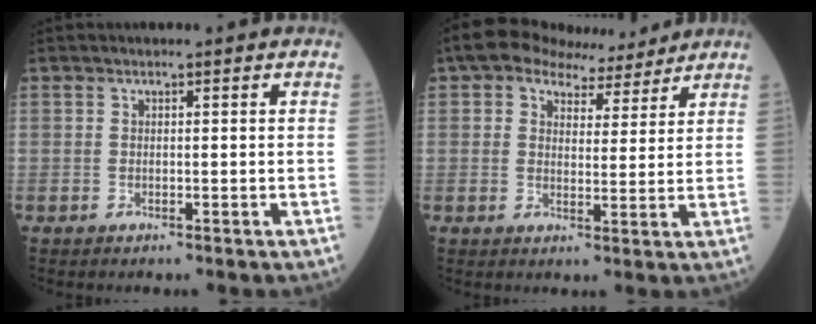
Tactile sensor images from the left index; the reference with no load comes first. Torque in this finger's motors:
{"motor_torque": [0.94, -1.03, 0.29, 0.01]}